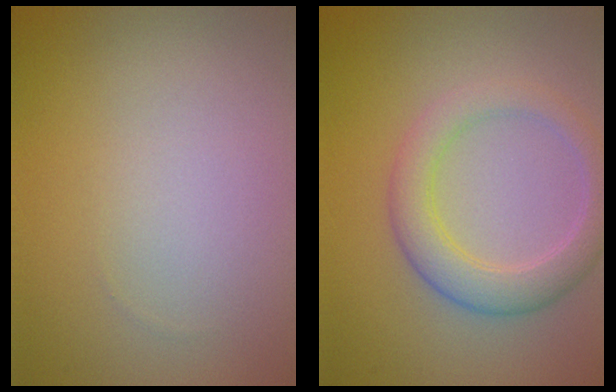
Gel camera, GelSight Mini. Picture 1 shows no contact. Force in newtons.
{"total": 3.9, "press": 3.9, "slide": 0.1}